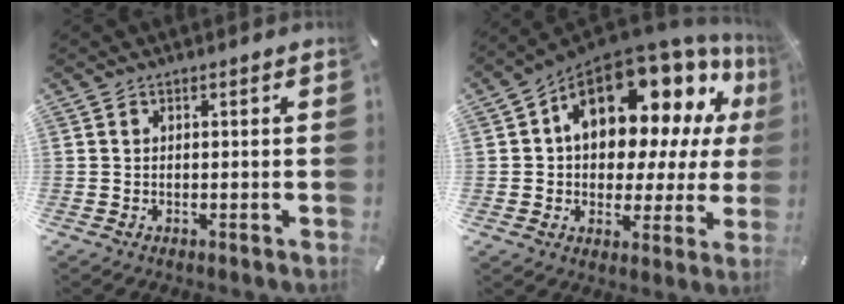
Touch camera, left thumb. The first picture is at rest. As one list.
[{"total": 19.3, "force": [9.3, 11.1, 12.7], "torque": [-0.195, -0.073, 0.154]}]